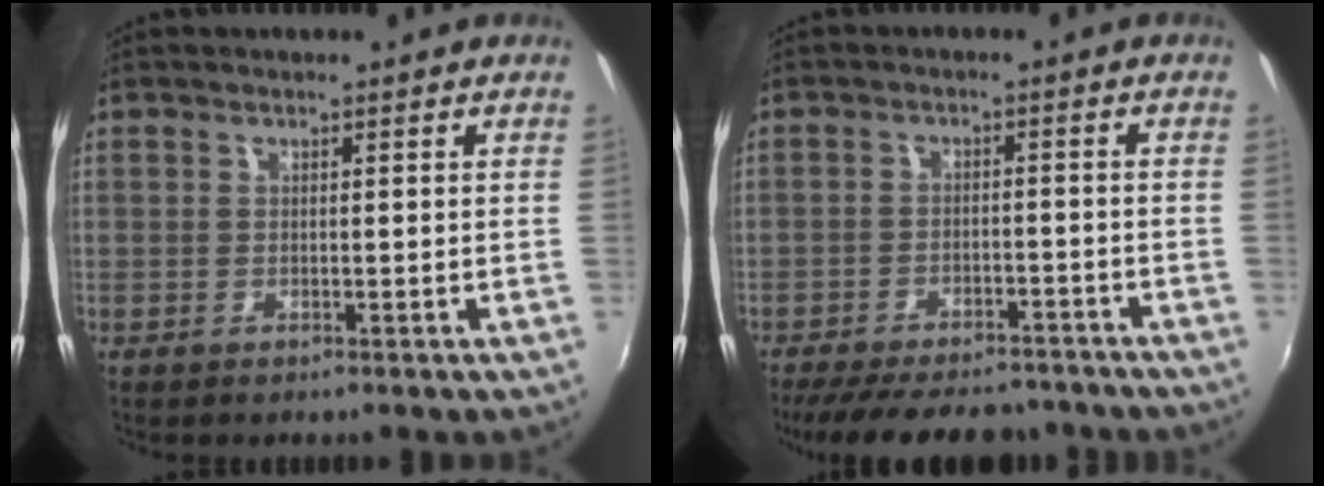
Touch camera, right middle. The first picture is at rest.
{"total": 17.4, "force": [-14.5, 6.1, 7.5], "torque": [-0.161, -0.012, -0.199]}